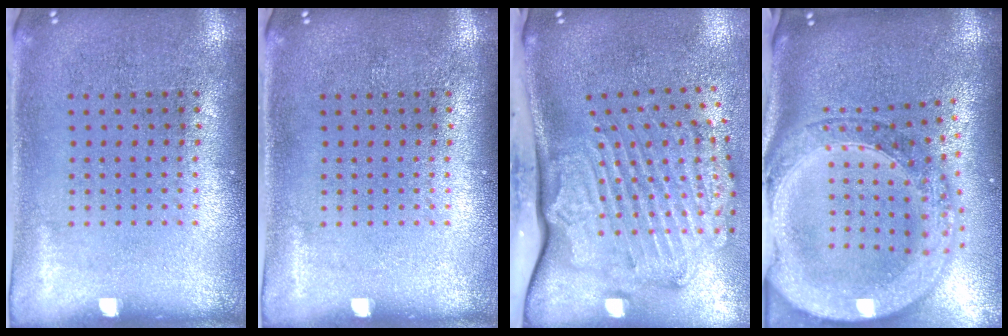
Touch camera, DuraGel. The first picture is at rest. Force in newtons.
{"total": 0.0}
{"total": 2.8, "press": 2.2, "slide": 1.7}
{"total": 3.6, "press": 2.9, "slide": 2.1}